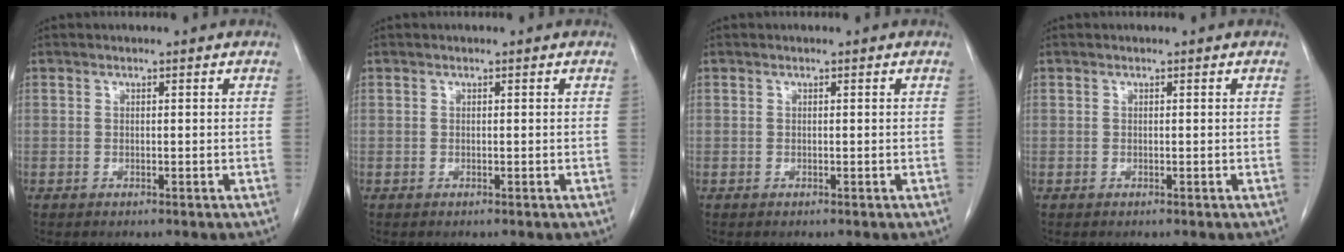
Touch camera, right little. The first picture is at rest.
{"total": 0.0}
{"total": 0.0}
{"total": 0.0}